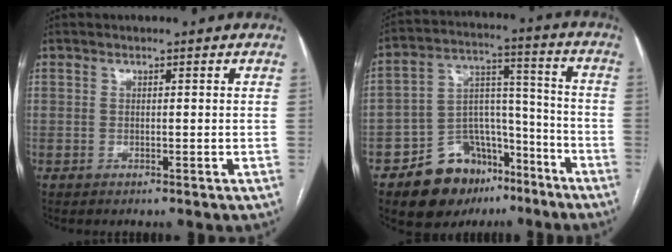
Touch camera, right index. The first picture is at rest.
{"total": 14.4, "force": [-9.5, 9.1, 5.9], "torque": [-0.084, 0.057, -0.144]}